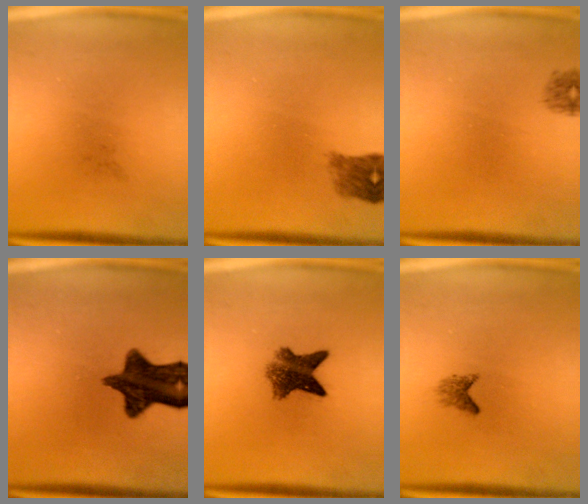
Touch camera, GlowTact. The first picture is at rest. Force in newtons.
{"total": 2.7}
{"total": 1.0}
{"total": 12.3}
{"total": 6.7}
{"total": 1.4}